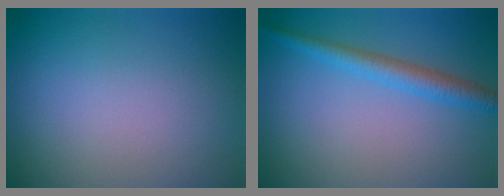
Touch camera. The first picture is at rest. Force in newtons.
{"total": 2.8, "press": 2.8, "slide": 0.2}